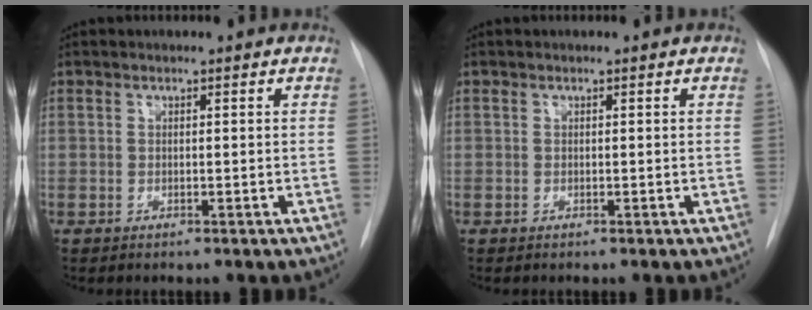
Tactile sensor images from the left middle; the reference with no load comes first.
{"total": 0.0}